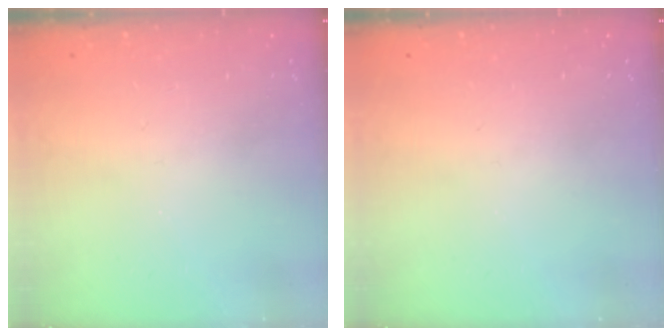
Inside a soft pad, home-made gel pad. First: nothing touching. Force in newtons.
{"total": 0.0}